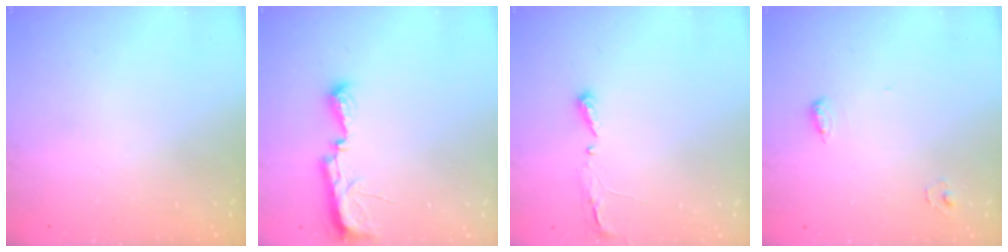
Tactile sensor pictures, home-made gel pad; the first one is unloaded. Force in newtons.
{"total": 10.5, "press": 8.9, "slide": 5.5}
{"total": 3.8, "press": 3.7, "slide": 0.3}
{"total": 5.3, "press": 5.2, "slide": 1.2}